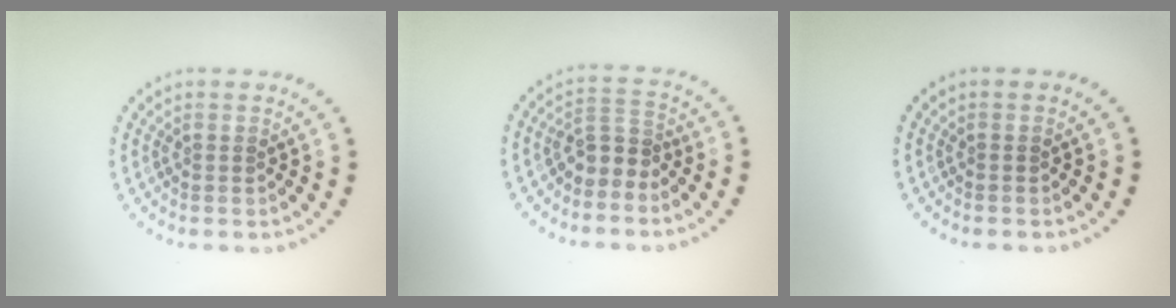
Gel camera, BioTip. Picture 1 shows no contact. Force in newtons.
{"total": 2.4, "press": 2.0, "slide": 1.4}
{"total": 0.0}